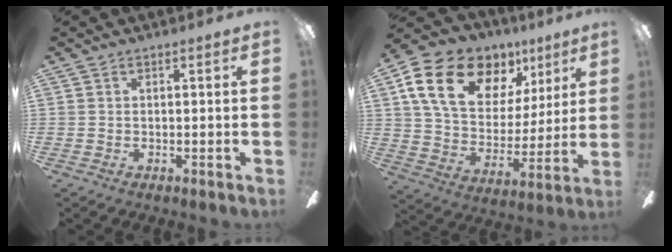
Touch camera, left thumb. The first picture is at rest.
{"total": 20.7, "force": [10.8, 13.2, 11.6], "torque": [-0.196, -0.041, 0.200]}